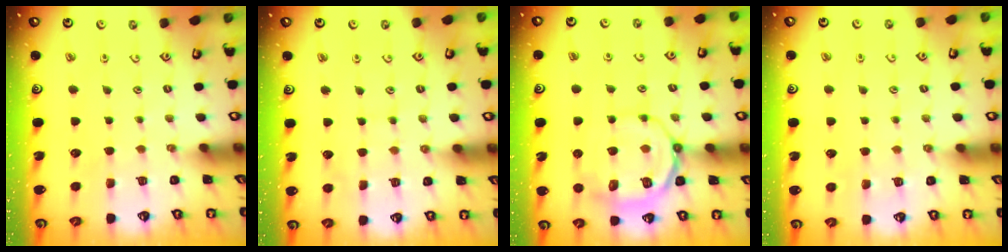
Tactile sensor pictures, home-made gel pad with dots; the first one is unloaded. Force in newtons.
{"total": 2.6, "press": 2.6, "slide": 0.3}
{"total": 11.7, "press": 11.6, "slide": 1.5}
{"total": 3.0, "press": 3.0, "slide": 0.5}